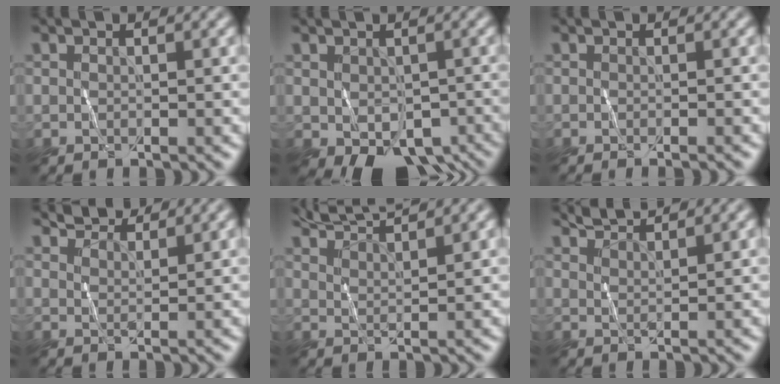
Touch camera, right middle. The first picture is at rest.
{"total": 5.2, "force": [-2.1, 3.3, 3.5], "torque": [-0.055, -0.013, -0.017]}
{"total": 0.7, "force": [-0.7, -0.1, 0.2], "torque": [-0.001, -0.002, -0.011]}
{"total": 3.2, "force": [3.0, 0.4, 0.8], "torque": [-0.022, 0.011, 0.050]}
{"total": 5.4, "force": [4.9, 0.6, 2.1], "torque": [-0.043, 0.021, 0.075]}
{"total": 2.7, "force": [2.6, 0.1, 0.8], "torque": [-0.010, 0.009, 0.048]}